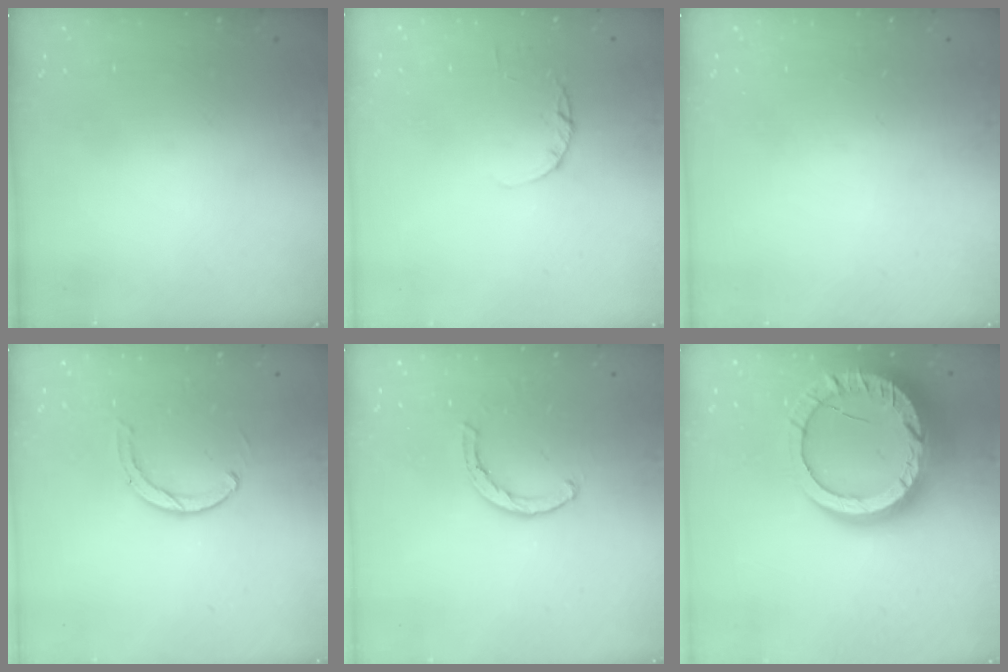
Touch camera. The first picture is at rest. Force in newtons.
{"total": 2.2, "press": 2.2, "slide": 0.4}
{"total": 0.0}
{"total": 2.9, "press": 2.9, "slide": 0.4}
{"total": 2.1, "press": 2.1, "slide": 0.1}
{"total": 23.7, "press": 23.7, "slide": 2.1}